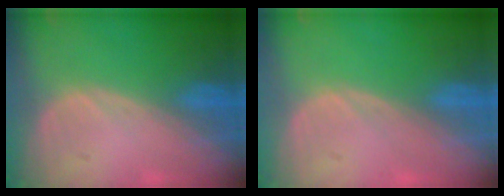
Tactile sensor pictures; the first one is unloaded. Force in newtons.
{"total": 0.0}